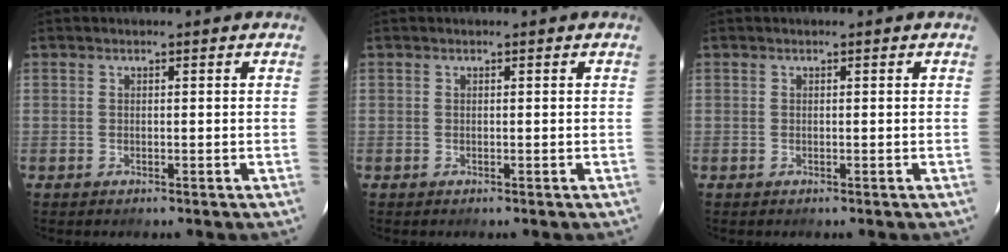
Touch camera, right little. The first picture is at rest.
{"total": 0.0}
{"total": 0.0}